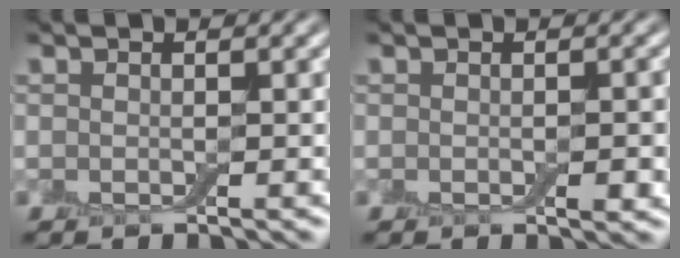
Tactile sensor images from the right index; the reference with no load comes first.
{"total": 1.6, "force": [-0.4, 0.4, 1.5], "torque": [-0.021, -0.002, -0.003]}